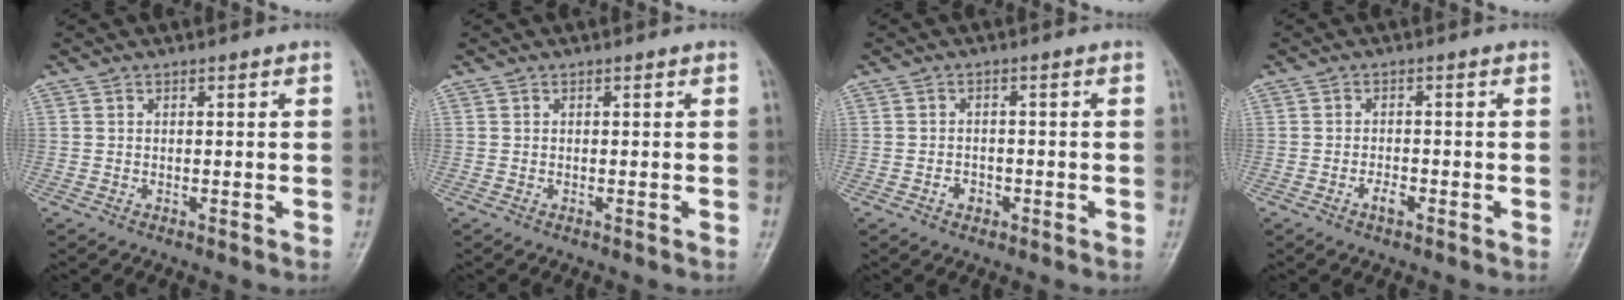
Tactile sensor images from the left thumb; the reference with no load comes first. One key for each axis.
{"total": 0.0}
{"total": 2.4, "fx": -1.1, "fy": 1.8, "fz": 1.1, "tx": -0.007, "ty": 0.012, "tz": -0.017}
{"total": 2.3, "fx": -1.2, "fy": 1.1, "fz": 1.6, "tx": -0.026, "ty": 0.008, "tz": -0.022}